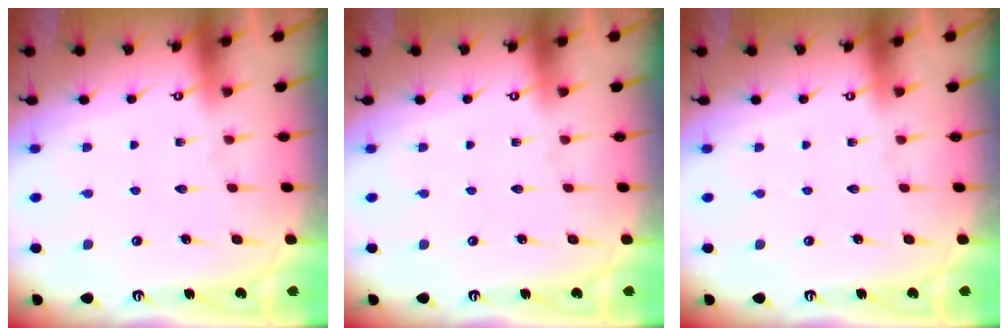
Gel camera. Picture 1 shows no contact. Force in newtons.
{"total": 0.0}
{"total": 0.0}